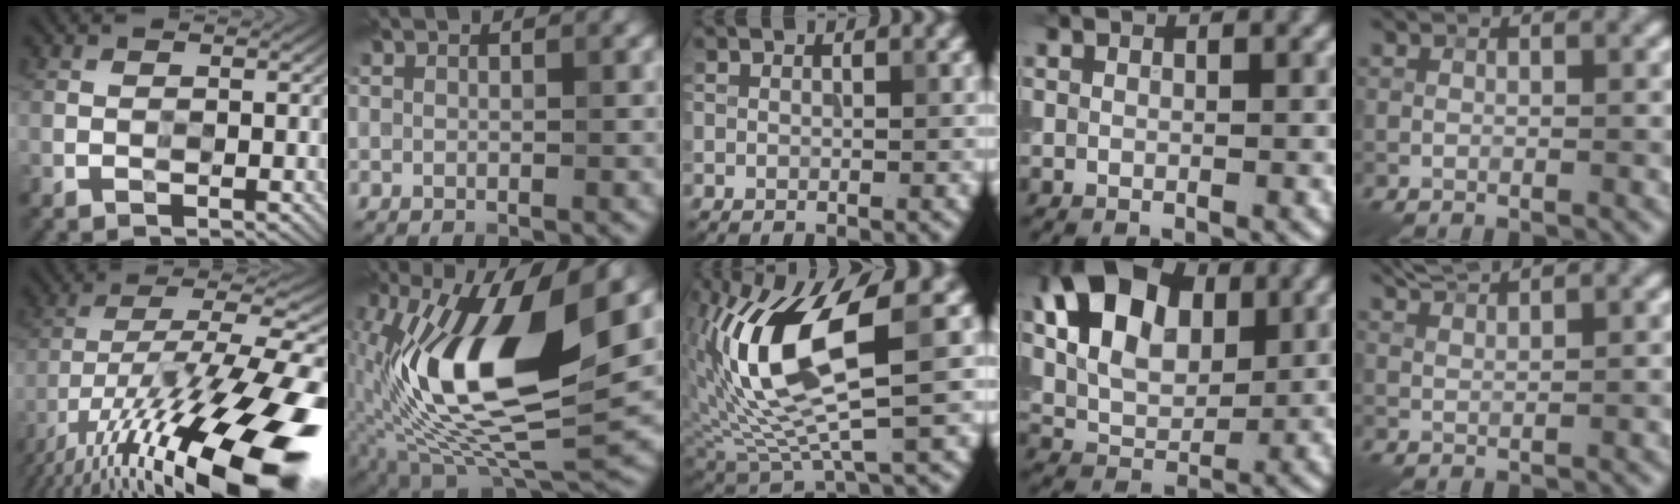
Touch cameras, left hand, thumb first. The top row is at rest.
{"thumb": {"total": 21.2, "force": [-10.8, 6.4, 17.0], "torque": [-0.309, -0.003, -0.184]}, "index": {"total": 15.3, "force": [1.3, 6.4, 13.9], "torque": [-0.254, -0.007, 0.014]}, "middle": {"total": 10.9, "force": [2.1, 3.5, 10.2], "torque": [-0.216, -0.004, 0.043]}, "ring": {"total": 9.4, "force": [2.8, 6.1, 6.7], "torque": [-0.128, 0.009, 0.043]}, "little": {"total": 2.6, "force": [2.2, 0.4, 1.3], "torque": [-0.030, 0.002, 0.041]}}